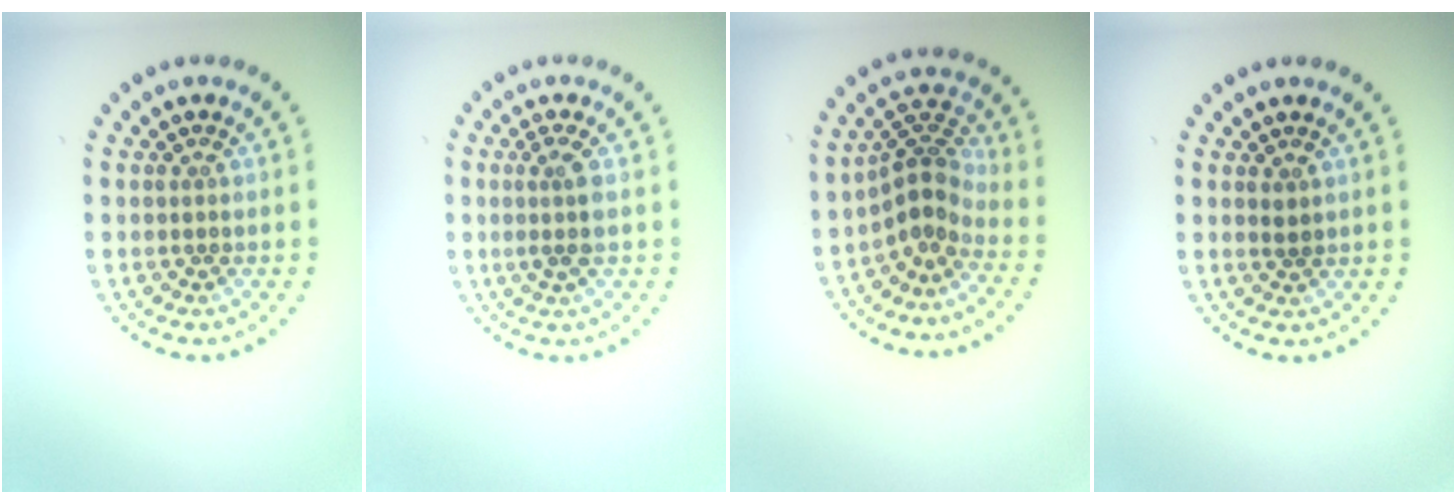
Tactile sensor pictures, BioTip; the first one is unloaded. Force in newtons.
{"total": 2.0, "press": 1.6, "slide": 1.1}
{"total": 3.2, "press": 2.2, "slide": 2.4}
{"total": 0.7, "press": 0.6, "slide": 0.2}